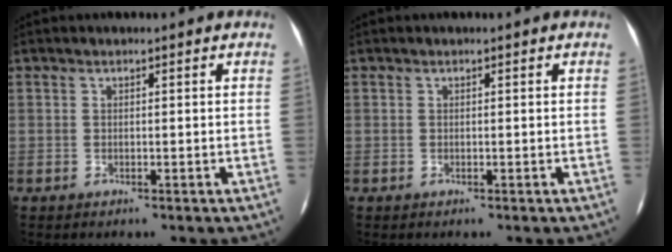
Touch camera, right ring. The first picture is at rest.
{"total": 0.0}